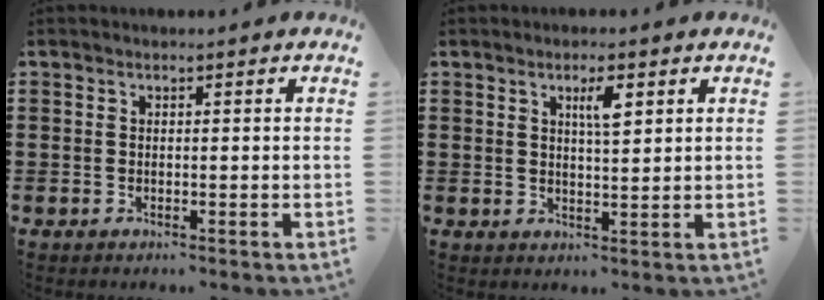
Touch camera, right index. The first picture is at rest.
{"total": 3.4, "force": [1.6, 0.8, 2.9], "torque": [-0.044, -0.001, 0.021]}